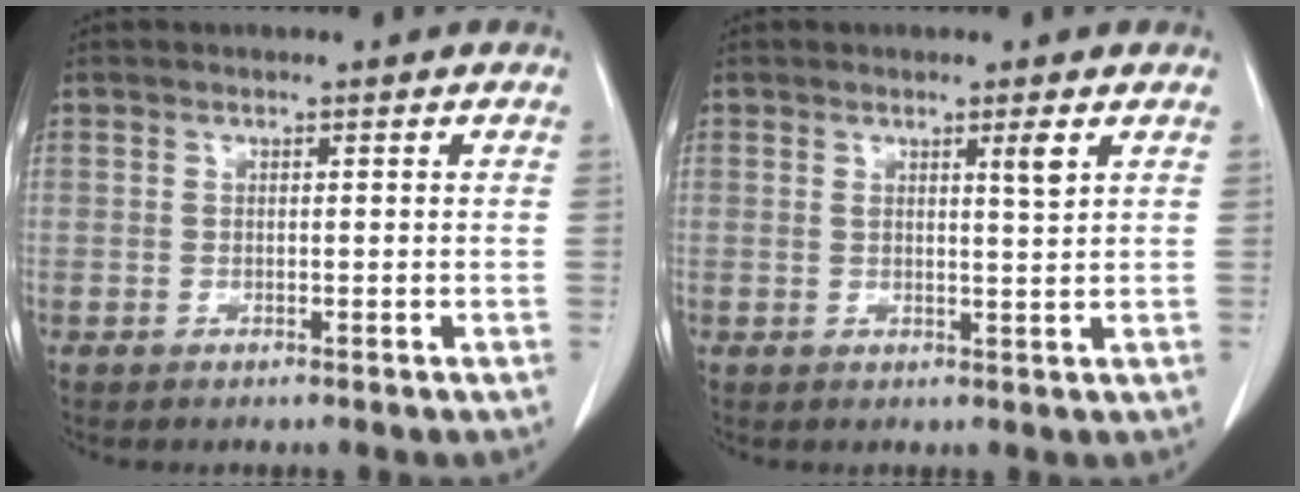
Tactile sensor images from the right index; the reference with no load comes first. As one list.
[{"total": 2.4, "force": [1.3, -0.2, 2.0], "torque": [-0.034, -0.006, 0.021]}]